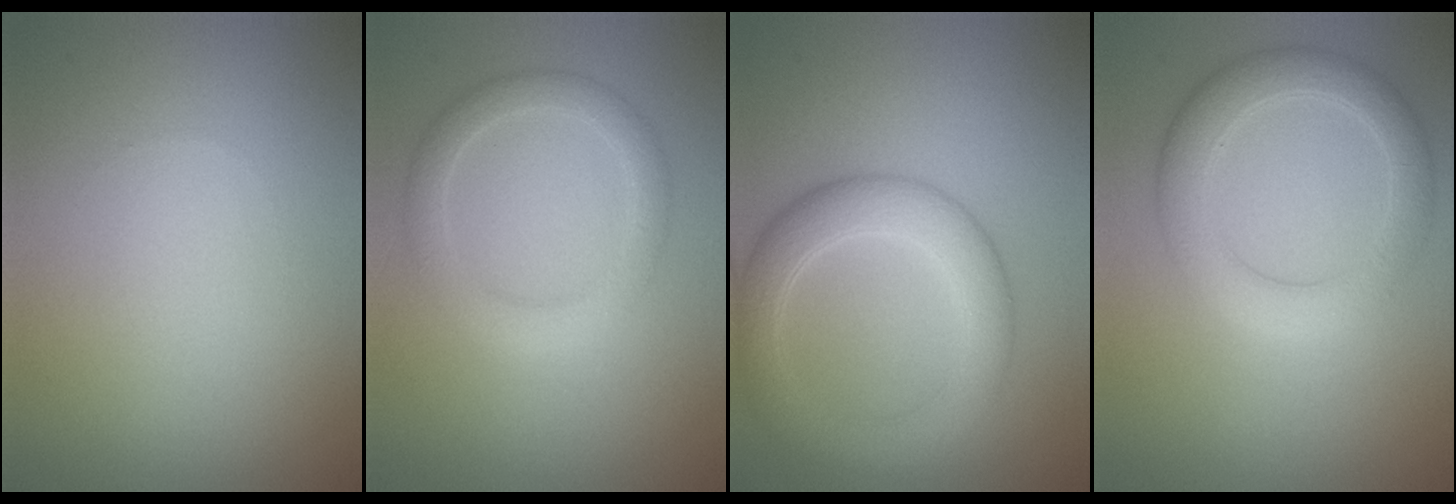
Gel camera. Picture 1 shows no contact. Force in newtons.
{"total": 2.9, "press": 2.9, "slide": 0.1}
{"total": 5.1, "press": 5.1, "slide": 0.1}
{"total": 4.2, "press": 4.2, "slide": 0.2}